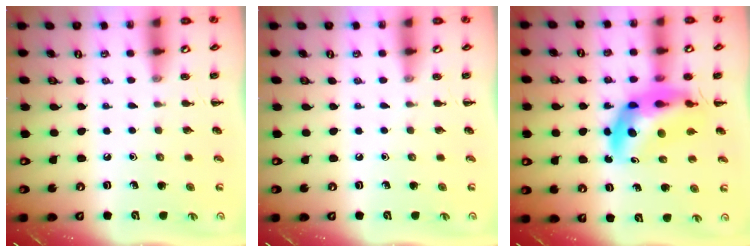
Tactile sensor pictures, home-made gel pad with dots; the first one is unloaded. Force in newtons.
{"total": 0.0}
{"total": 11.0, "press": 10.5, "slide": 3.2}